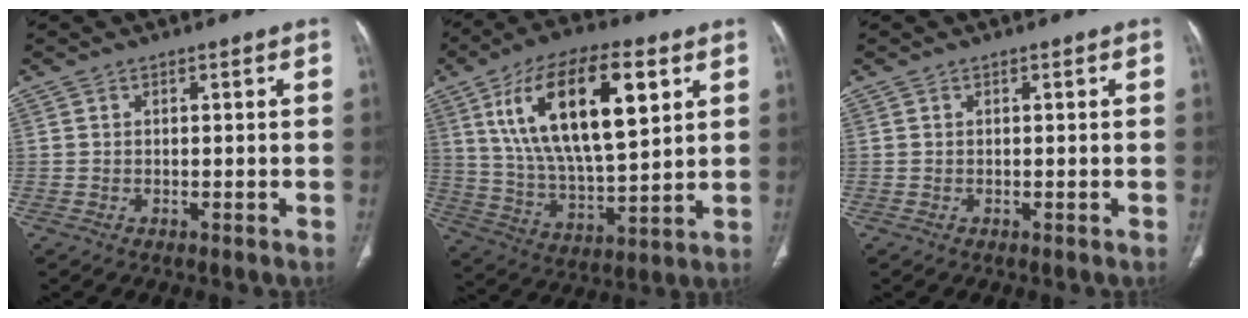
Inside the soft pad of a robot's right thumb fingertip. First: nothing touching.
{"total": 22.9, "force": [8.4, 9.4, 19.1], "torque": [-0.325, -0.021, 0.150]}
{"total": 0.0}